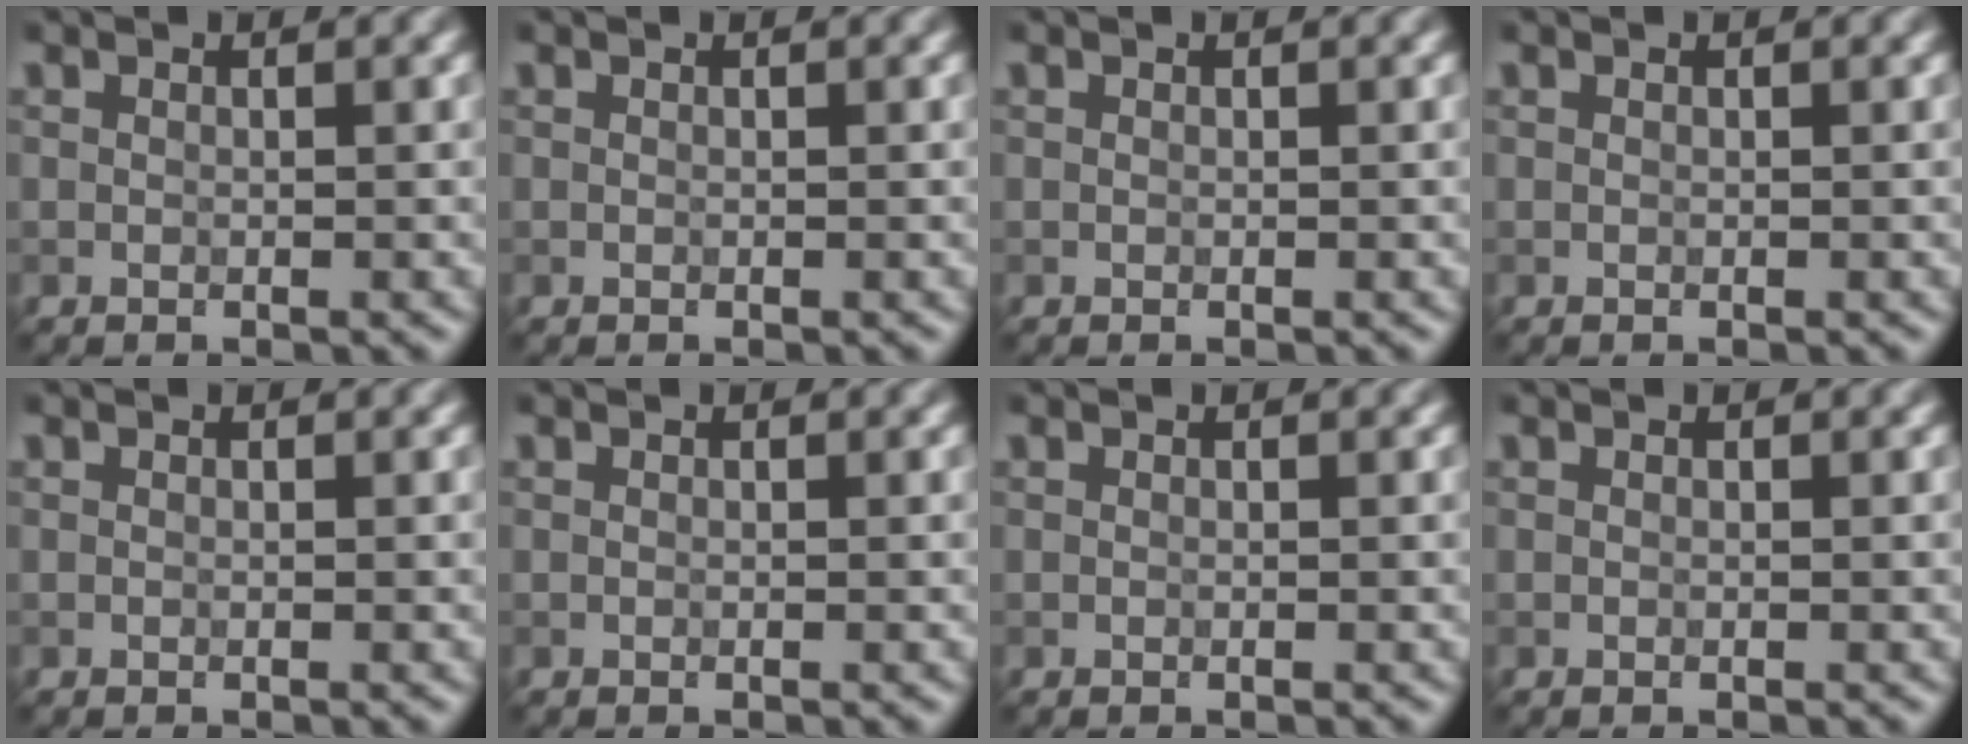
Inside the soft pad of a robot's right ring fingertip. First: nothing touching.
{"total": 0.0}
{"total": 0.0}
{"total": 0.0}
{"total": 0.0}
{"total": 0.0}
{"total": 0.0}
{"total": 0.0}